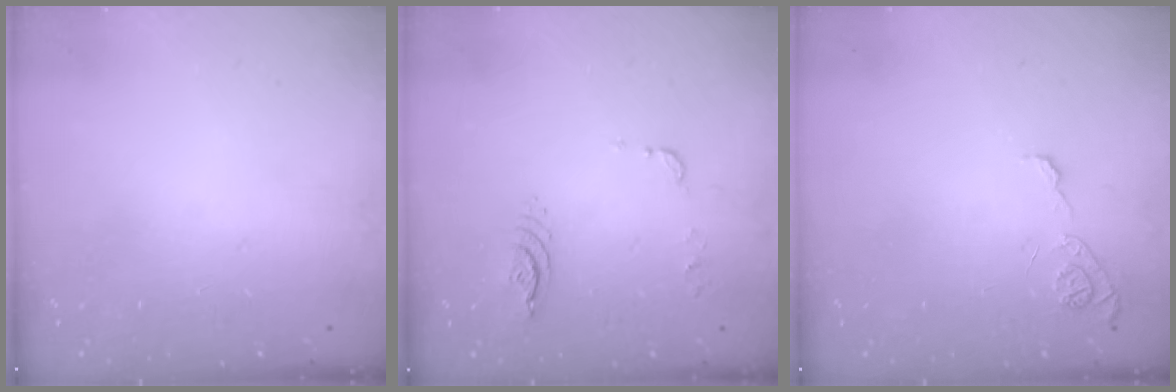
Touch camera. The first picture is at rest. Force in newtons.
{"total": 6.7, "press": 6.7, "slide": 0.5}
{"total": 7.6, "press": 7.5, "slide": 0.8}